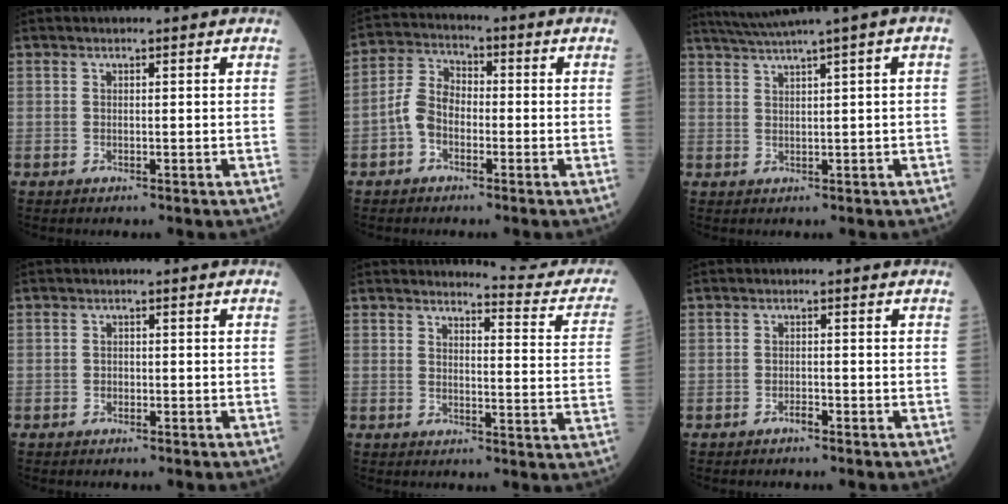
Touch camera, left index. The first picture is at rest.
{"total": 5.8, "force": [-1.9, 4.2, 3.6], "torque": [-0.086, 0.018, -0.044]}
{"total": 5.4, "force": [3.6, -1.4, 3.8], "torque": [-0.073, 0.016, 0.068]}
{"total": 0.7, "force": [-0.4, 0.5, 0.3], "torque": [-0.002, 0.001, -0.008]}
{"total": 10.6, "force": [10.5, -0.3, 1.2], "torque": [-0.008, -0.080, 0.105]}
{"total": 1.0, "force": [-0.8, 0.1, 0.5], "torque": [-0.009, 0.001, -0.013]}